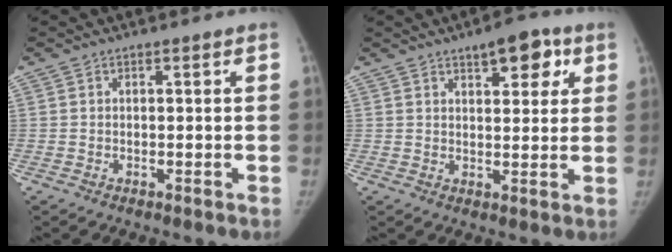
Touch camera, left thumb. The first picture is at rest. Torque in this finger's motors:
{"motor_torque": [0.08, 0.10, 0.89, -0.38, 0.00]}